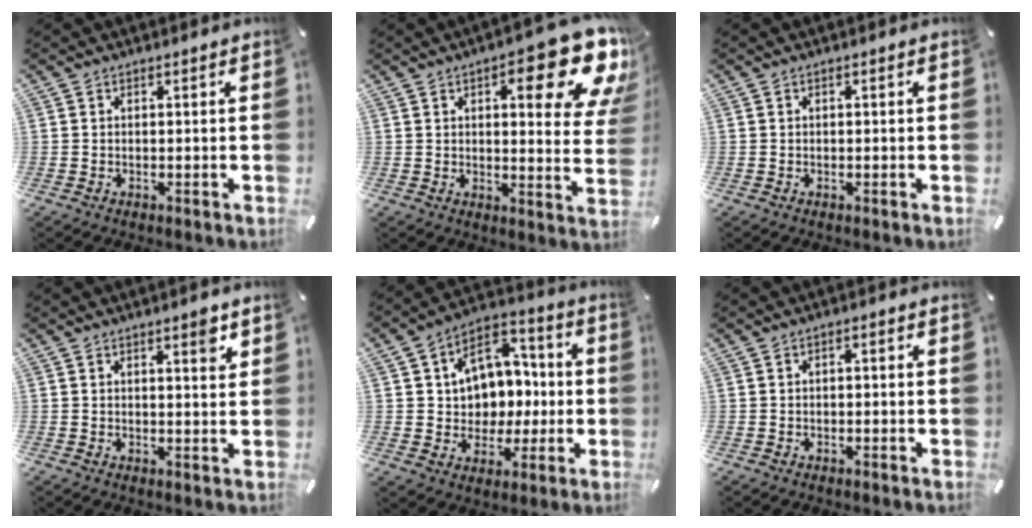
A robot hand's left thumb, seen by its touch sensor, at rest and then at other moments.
{"total": 18.0, "force": [9.0, 6.0, 14.4], "torque": [-0.175, -0.062, 0.137]}
{"total": 0.0}
{"total": 3.4, "force": [2.1, 1.0, 2.5], "torque": [-0.029, -0.009, 0.030]}
{"total": 11.1, "force": [0.5, 10.4, 3.6], "torque": [-0.047, -0.003, 0.018]}
{"total": 1.1, "force": [-0.6, 0.6, 0.7], "torque": [-0.013, 0.003, -0.012]}